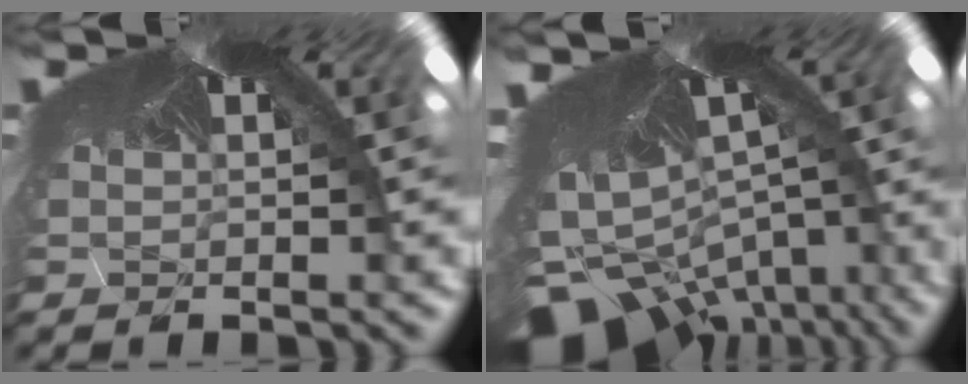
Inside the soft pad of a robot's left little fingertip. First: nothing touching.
{"total": 9.0, "force": [-8.8, 1.7, 0.4], "torque": [-0.015, -0.098, -0.102]}